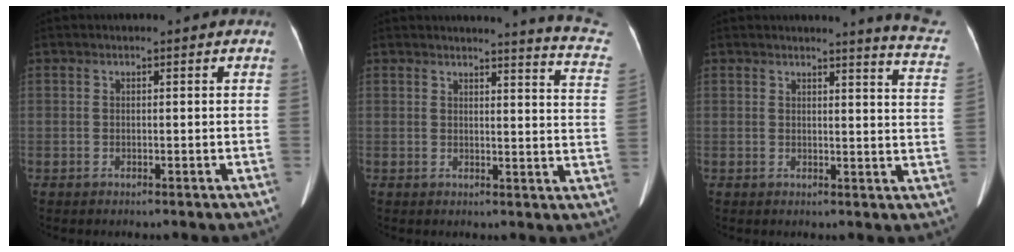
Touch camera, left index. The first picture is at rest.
{"total": 11.6, "force": [11.2, -0.5, 2.9], "torque": [-0.021, -0.090, 0.094]}
{"total": 8.7, "force": [8.4, -0.7, 2.1], "torque": [-0.016, -0.075, 0.066]}